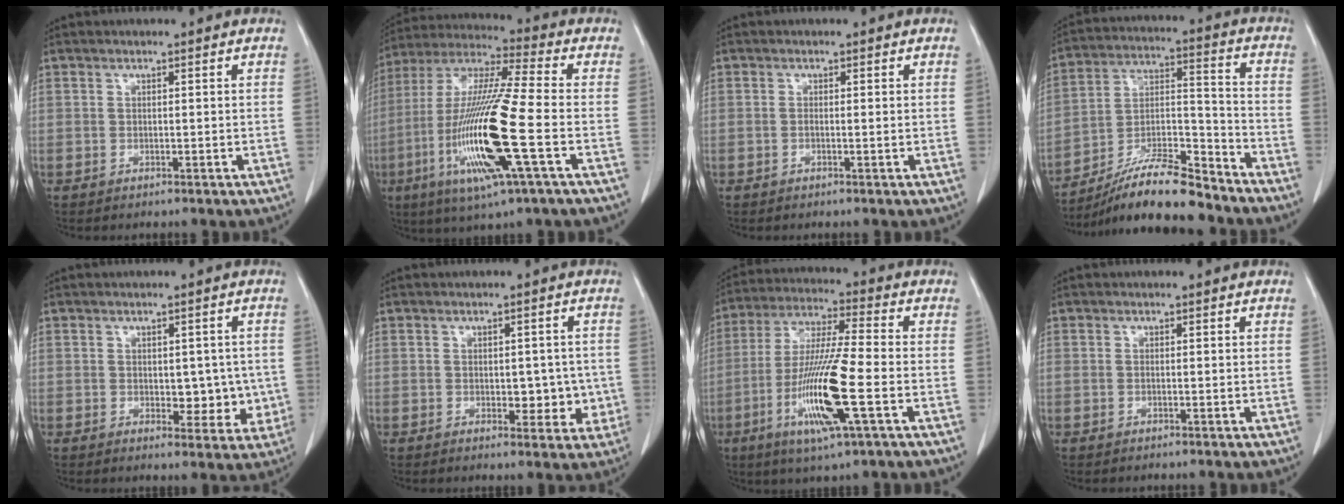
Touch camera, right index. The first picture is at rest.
{"total": 19.5, "force": [-5.4, 0.8, 18.7], "torque": [-0.398, -0.023, -0.107]}
{"total": 0.6, "force": [-0.1, 0.0, 0.6], "torque": [-0.013, 0.000, -0.001]}
{"total": 15.5, "force": [-13.5, 2.0, 7.4], "torque": [-0.131, 0.012, -0.238]}
{"total": 5.7, "force": [-0.3, 3.5, 4.6], "torque": [-0.039, 0.004, 0.005]}
{"total": 5.0, "force": [-0.6, 3.0, 4.0], "torque": [-0.033, 0.004, -0.001]}
{"total": 15.0, "force": [-4.6, 0.4, 14.3], "torque": [-0.289, -0.020, -0.089]}
{"total": 0.0}